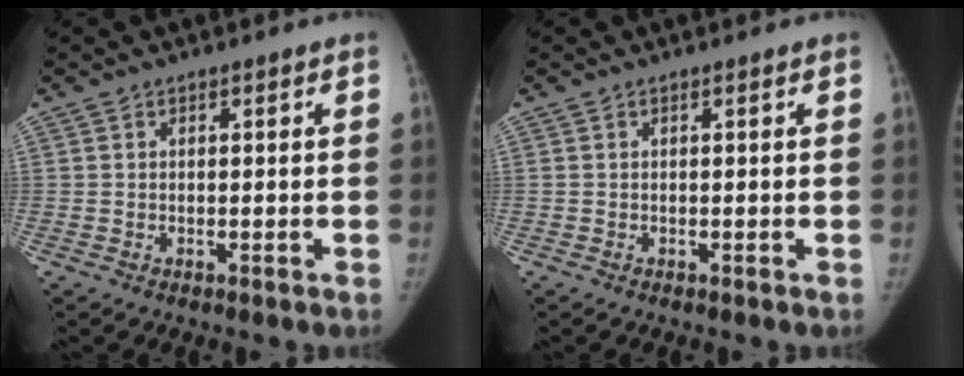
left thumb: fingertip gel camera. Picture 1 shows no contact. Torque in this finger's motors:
{"motor_torque": [-0.06, -0.06, 0.20, -0.12, 0.00]}